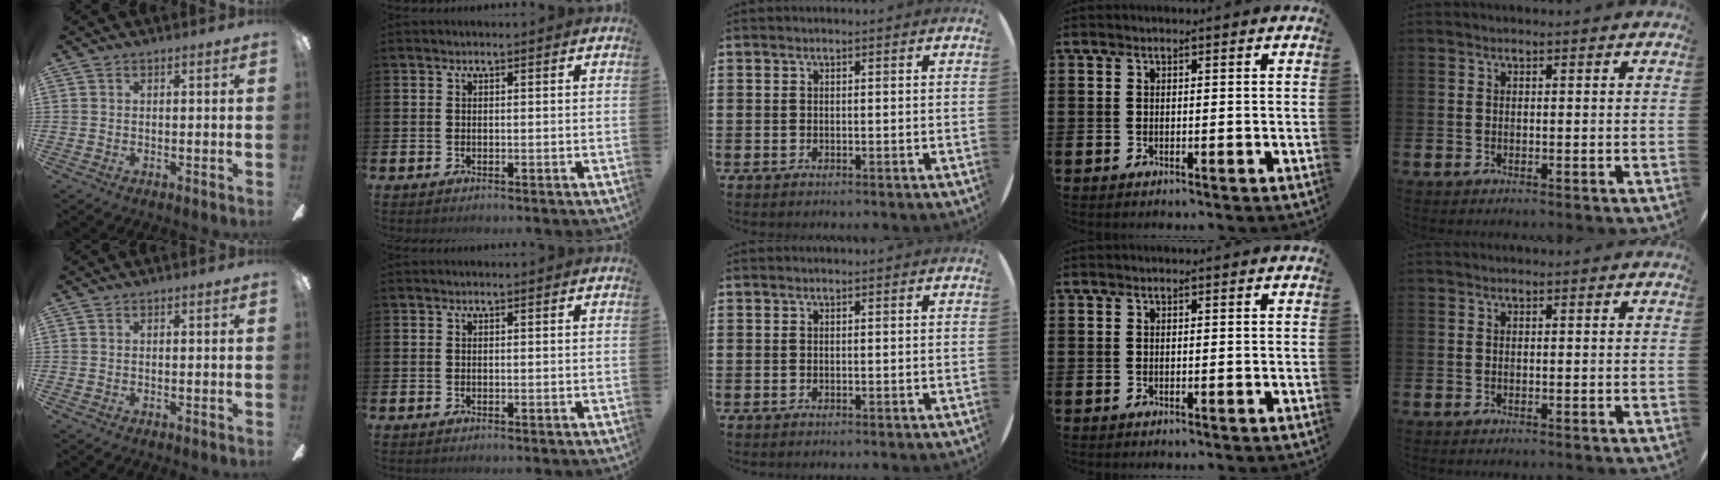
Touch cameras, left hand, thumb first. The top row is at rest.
{}